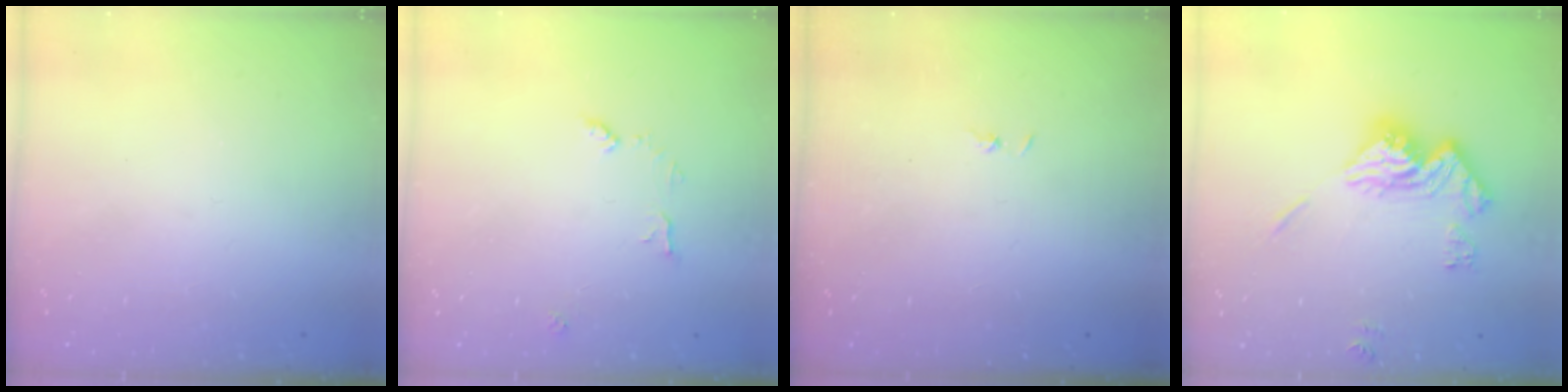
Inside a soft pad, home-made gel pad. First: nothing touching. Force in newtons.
{"total": 6.8, "press": 6.8, "slide": 0.4}
{"total": 0.7, "press": 0.7, "slide": 0.1}
{"total": 15.2, "press": 15.2, "slide": 1.5}